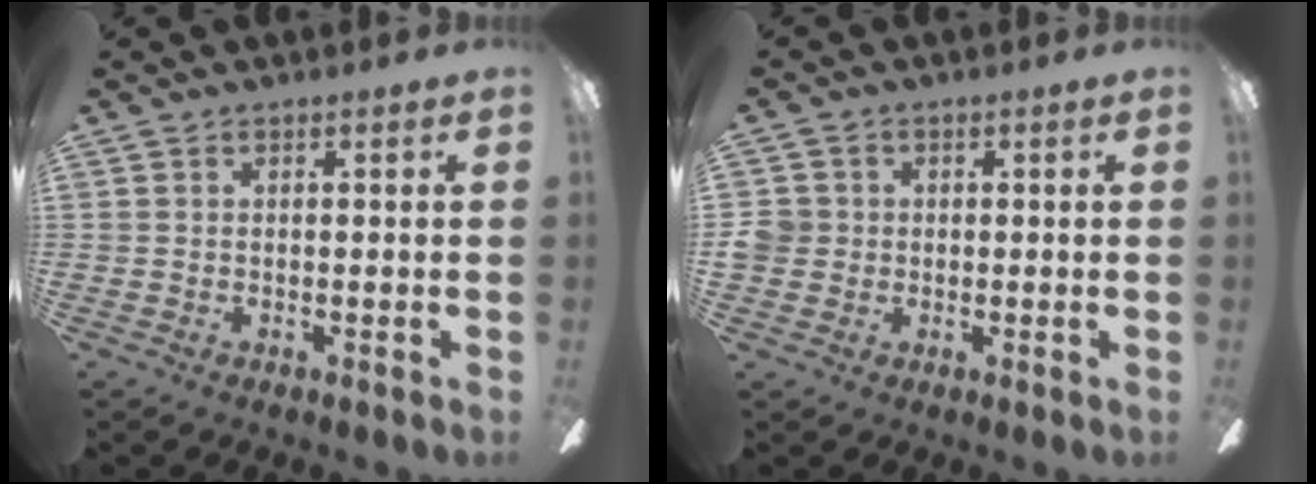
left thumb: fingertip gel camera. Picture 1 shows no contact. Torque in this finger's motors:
{"motor_torque": [-0.10, 0.11, 0.01, -0.01, 0.00]}